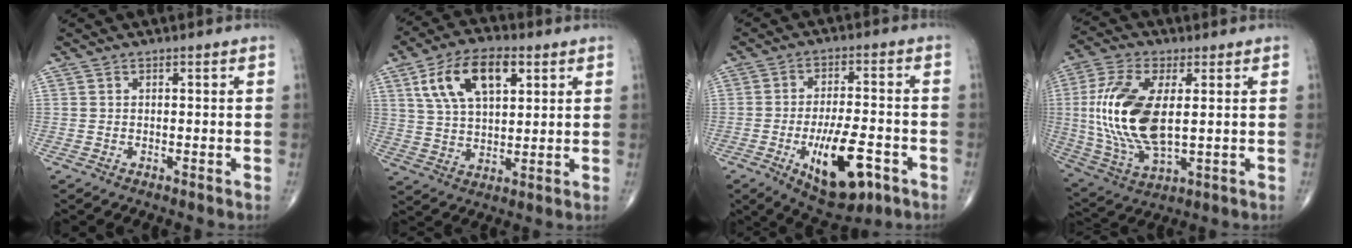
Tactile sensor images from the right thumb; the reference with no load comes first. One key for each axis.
{"total": 13.5, "fx": 5.4, "fy": 7.0, "fz": 10.2, "tx": -0.171, "ty": -0.003, "tz": 0.099}
{"total": 13.9, "fx": -5.4, "fy": 5.7, "fz": 11.4, "tx": -0.176, "ty": 0.019, "tz": -0.075}
{"total": 19.1, "fx": 1.4, "fy": 9.4, "fz": 16.5, "tx": -0.351, "ty": -0.009, "tz": 0.031}